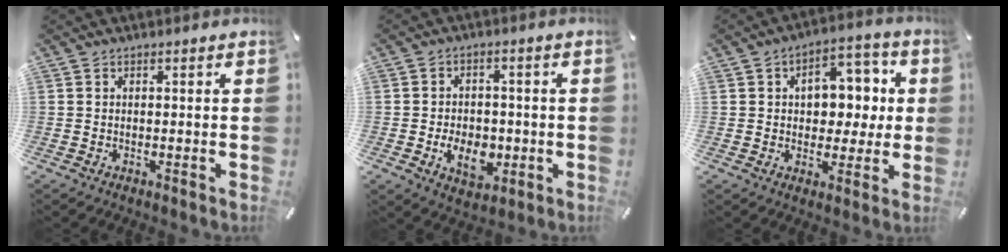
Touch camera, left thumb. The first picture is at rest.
{"total": 8.5, "force": [-2.3, 6.1, 5.4], "torque": [-0.081, 0.004, -0.038]}
{"total": 10.7, "force": [1.5, 8.1, 6.8], "torque": [-0.086, 0.004, 0.025]}